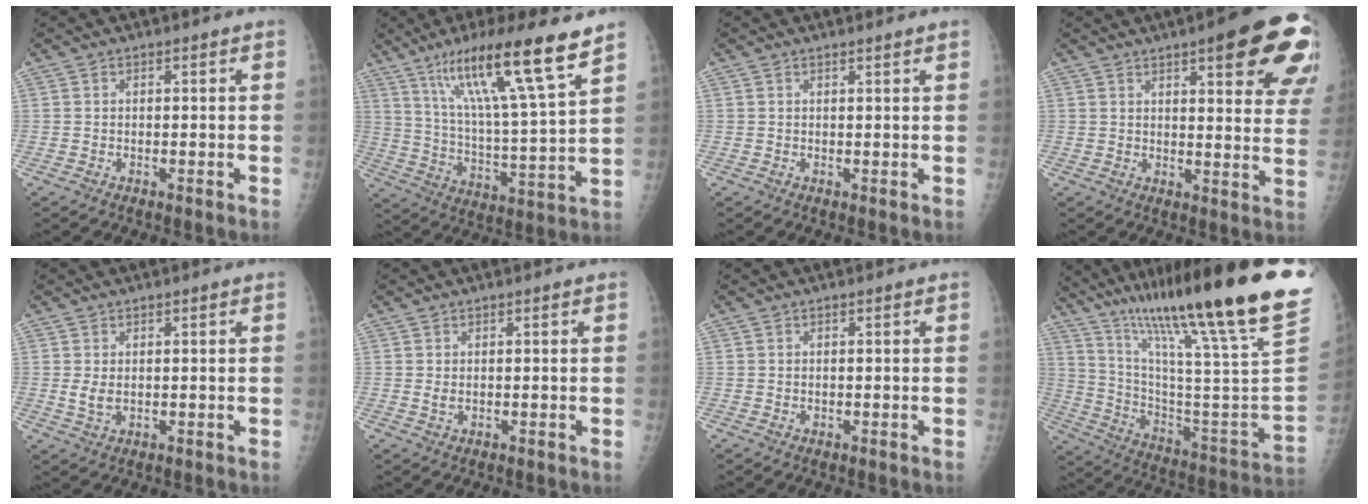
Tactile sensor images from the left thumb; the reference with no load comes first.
{"total": 19.9, "force": [12.6, 1.6, 15.4], "torque": [-0.248, -0.051, 0.215]}
{"total": 1.4, "force": [1.2, -0.2, 0.7], "torque": [-0.006, -0.002, 0.018]}
{"total": 19.4, "force": [10.1, 4.9, 15.7], "torque": [-0.172, -0.033, 0.119]}
{"total": 2.5, "force": [0.4, 1.4, 2.0], "torque": [-0.034, -0.004, 0.014]}
{"total": 1.3, "force": [0.2, 0.7, 1.0], "torque": [-0.017, 0.001, 0.009]}
{"total": 0.0}
{"total": 35.5, "force": [25.2, 2.3, 24.9], "torque": [-0.354, -0.117, 0.389]}